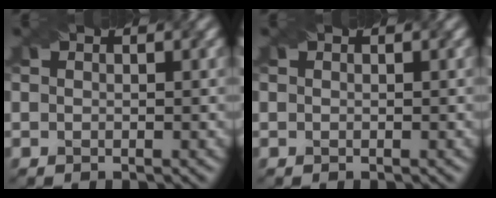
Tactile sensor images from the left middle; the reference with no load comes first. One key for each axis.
{"total": 0.0}